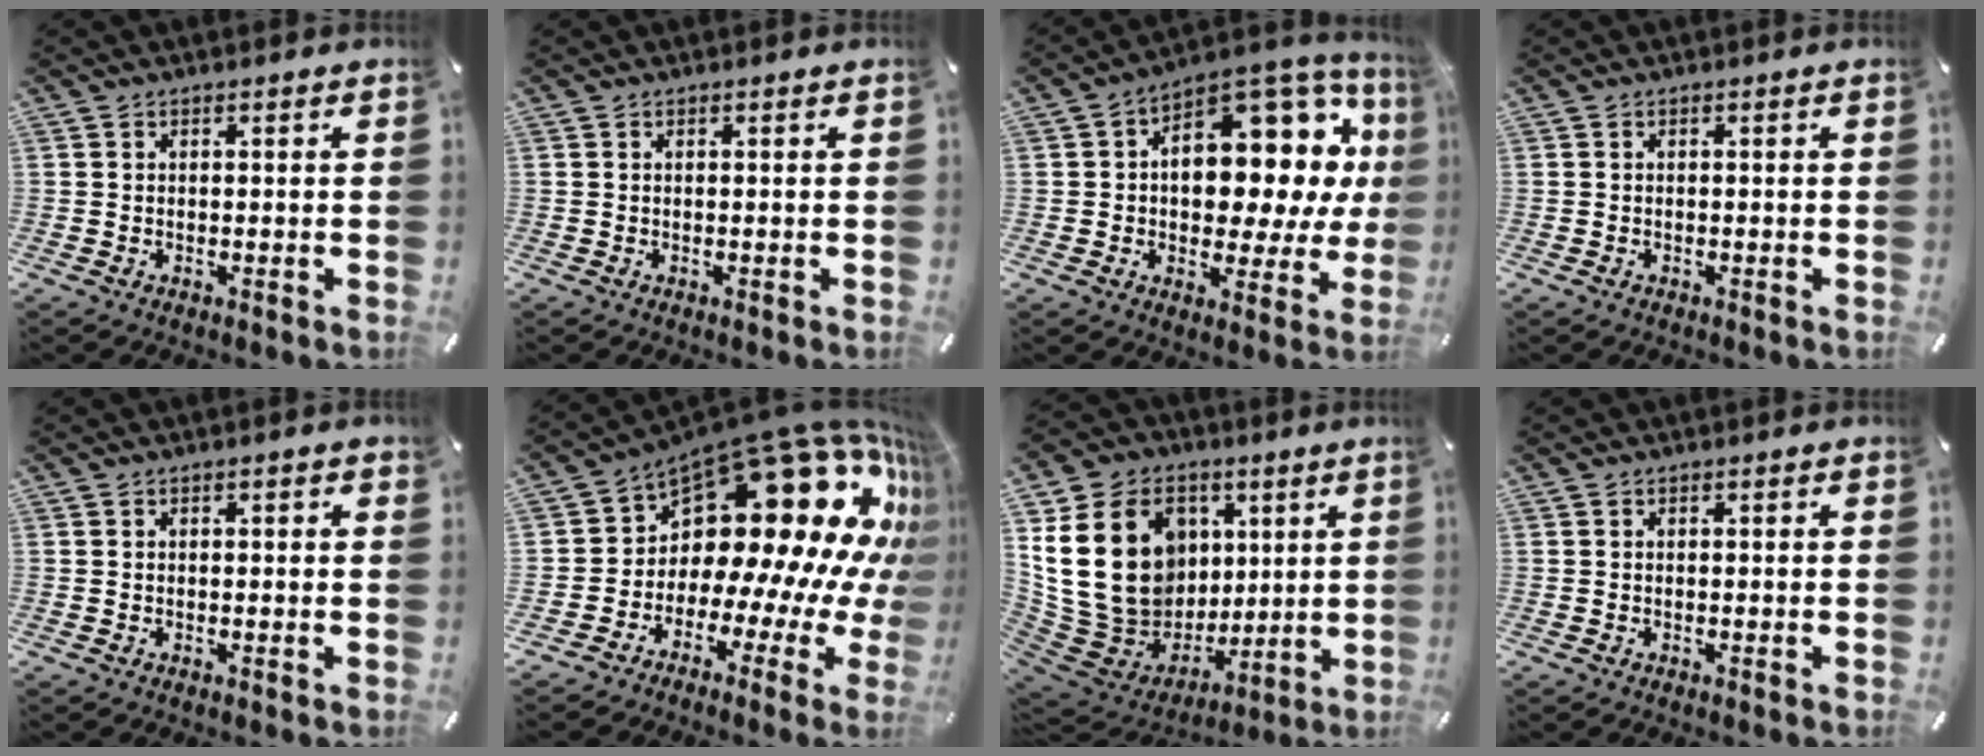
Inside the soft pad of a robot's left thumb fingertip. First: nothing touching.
{"total": 0.0}
{"total": 14.7, "force": [4.1, 9.2, 10.6], "torque": [-0.126, -0.058, 0.064]}
{"total": 0.5, "force": [-0.3, 0.3, 0.3], "torque": [-0.005, 0.000, -0.006]}
{"total": 0.7, "force": [0.1, 0.2, 0.6], "torque": [-0.012, 0.002, 0.001]}
{"total": 24.4, "force": [10.2, 12.2, 18.5], "torque": [-0.265, -0.126, 0.192]}
{"total": 26.1, "force": [6.0, 20.6, 14.9], "torque": [-0.279, -0.028, 0.134]}
{"total": 0.0}